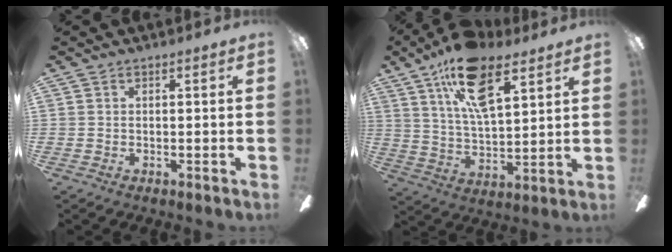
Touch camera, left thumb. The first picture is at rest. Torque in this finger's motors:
{"motor_torque": [0.39, 0.47, 1.79, -0.98, 0.43]}